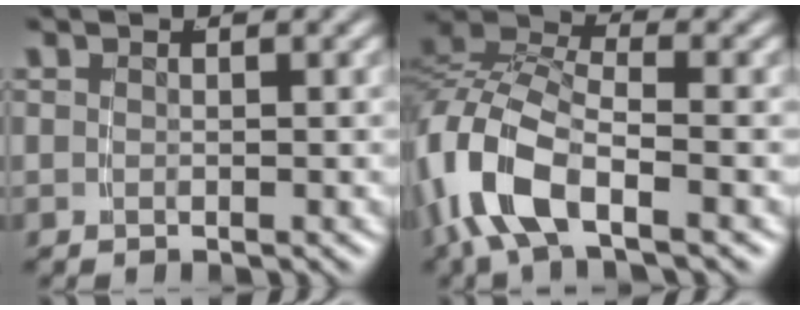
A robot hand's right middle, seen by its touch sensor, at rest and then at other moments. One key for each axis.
{"total": 8.6, "fx": -0.9, "fy": 5.9, "fz": 6.2, "tx": -0.153, "ty": -0.011, "tz": -0.022}